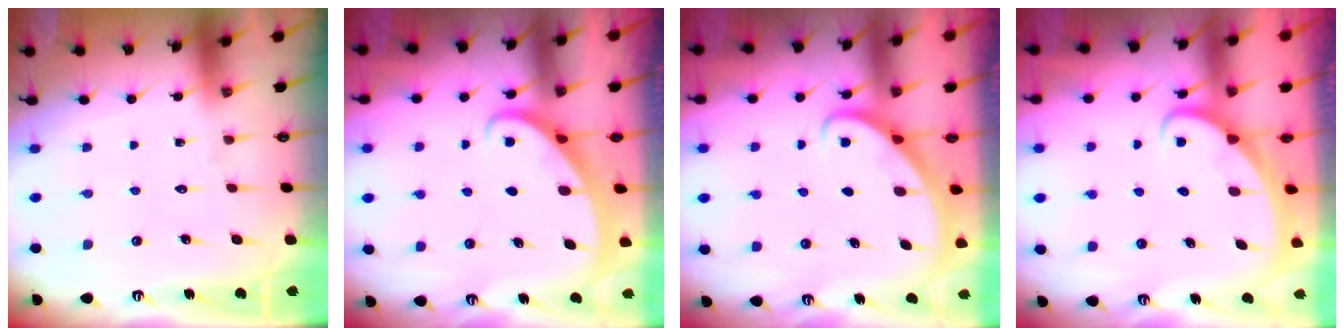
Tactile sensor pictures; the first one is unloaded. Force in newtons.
{"total": 2.2, "press": 2.2, "slide": 0.3}
{"total": 2.9, "press": 2.9, "slide": 0.2}
{"total": 2.3, "press": 2.3, "slide": 0.3}